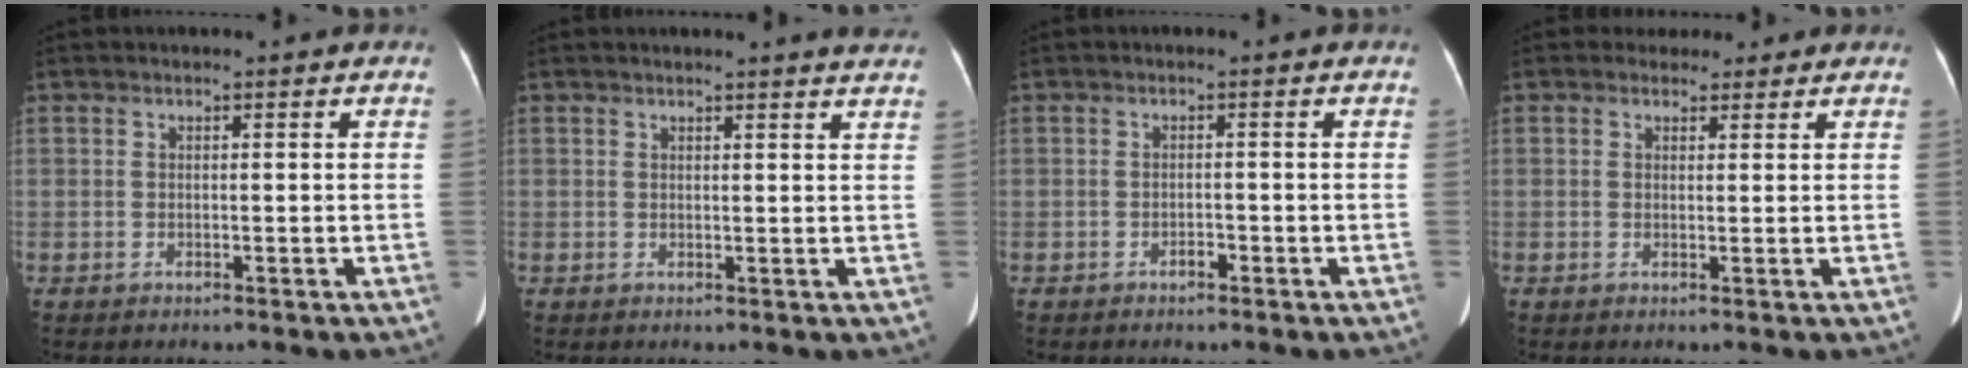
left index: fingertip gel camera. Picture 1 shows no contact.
{"total": 6.0, "force": [5.6, -0.4, 1.9], "torque": [-0.021, -0.005, 0.037]}
{"total": 1.1, "force": [-0.9, 0.4, 0.5], "torque": [-0.009, 0.002, -0.013]}
{"total": 2.7, "force": [1.9, 1.8, -0.1], "torque": [0.008, 0.008, 0.020]}